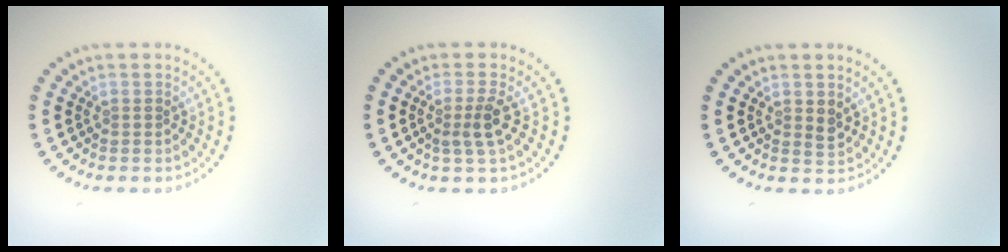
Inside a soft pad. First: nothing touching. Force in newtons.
{"total": 2.3, "press": 1.8, "slide": 1.4}
{"total": 1.0, "press": 1.0, "slide": 0.3}